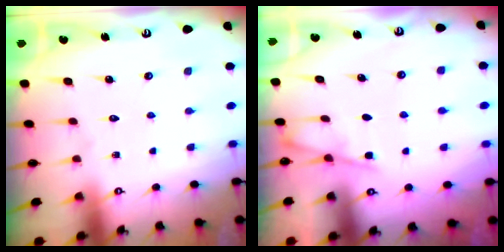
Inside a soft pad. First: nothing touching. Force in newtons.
{"total": 4.6, "press": 4.6, "slide": 0.6}